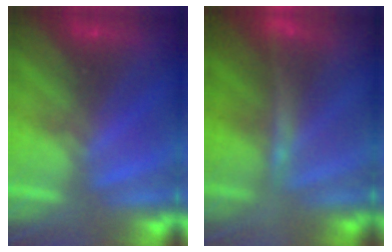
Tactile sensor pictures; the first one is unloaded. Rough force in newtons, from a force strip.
{"total": 5.1}